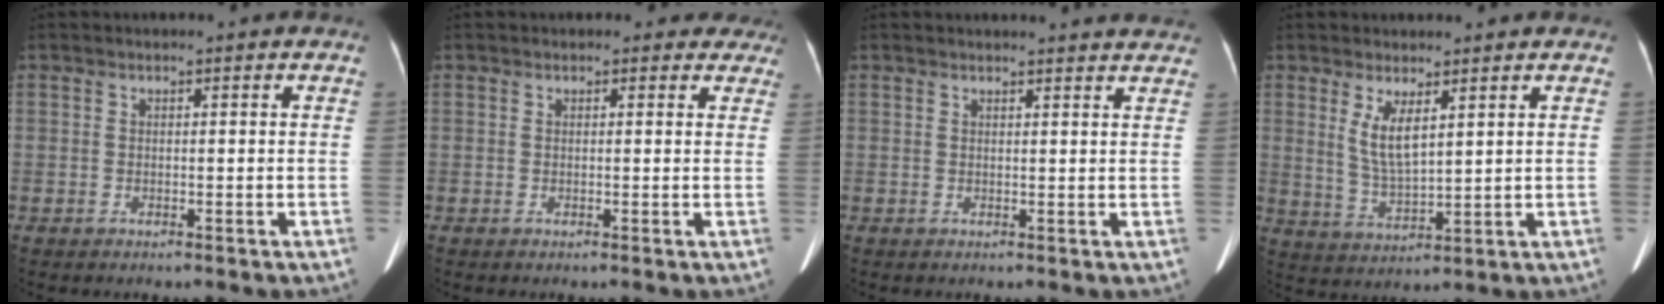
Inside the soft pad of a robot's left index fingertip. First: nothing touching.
{"total": 3.2, "force": [2.5, 2.0, 0.0], "torque": [0.020, -0.006, 0.007]}
{"total": 7.7, "force": [7.6, 0.6, 1.5], "torque": [-0.007, 0.003, 0.063]}
{"total": 5.1, "force": [2.4, 1.3, 4.3], "torque": [-0.093, -0.011, 0.058]}